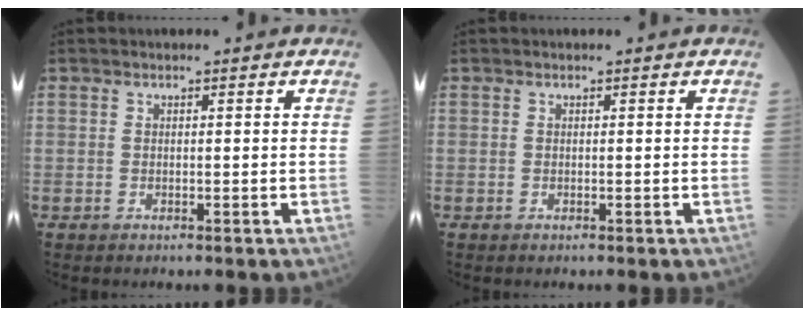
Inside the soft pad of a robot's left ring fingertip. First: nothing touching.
{"total": 0.0}